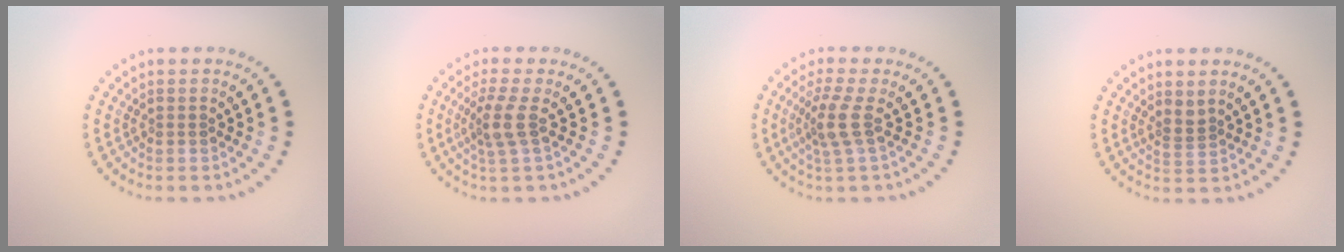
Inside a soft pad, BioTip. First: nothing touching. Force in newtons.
{"total": 2.5, "press": 1.9, "slide": 1.6}
{"total": 2.7, "press": 2.2, "slide": 1.7}
{"total": 1.2, "press": 0.8, "slide": 0.9}